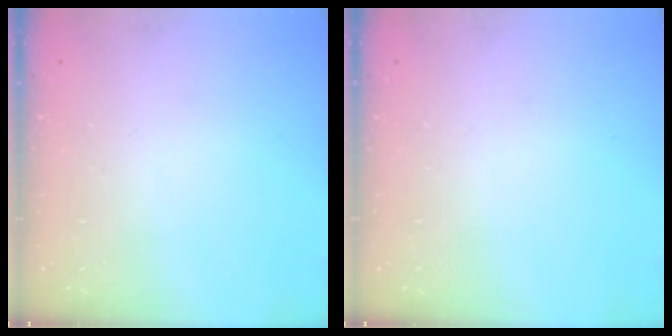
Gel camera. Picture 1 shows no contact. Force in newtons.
{"total": 0.0}